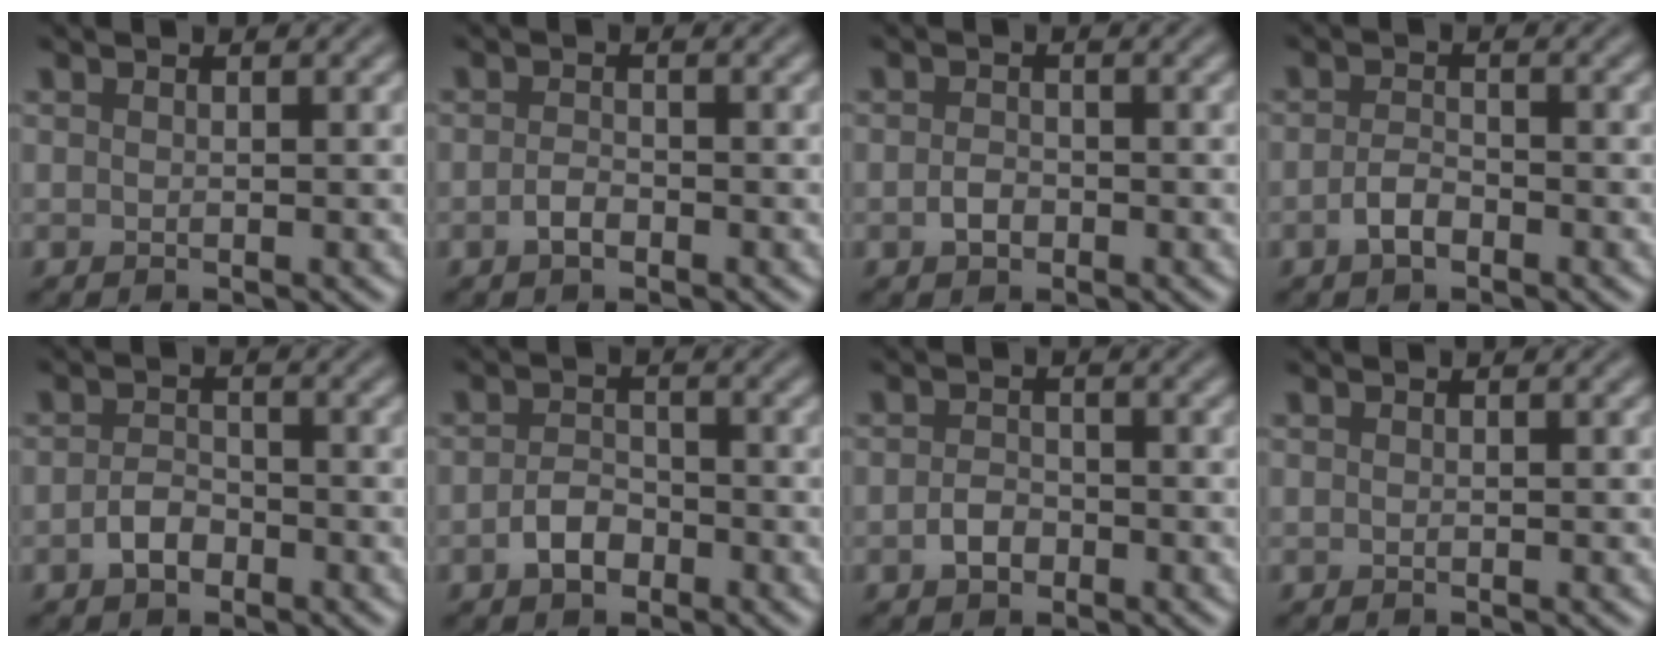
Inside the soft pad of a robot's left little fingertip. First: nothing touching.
{"total": 1.3, "force": [-0.8, 0.6, 0.8], "torque": [-0.019, 0.001, -0.019]}
{"total": 1.5, "force": [-0.7, 1.0, 0.8], "torque": [-0.017, 0.000, -0.018]}
{"total": 1.8, "force": [-1.1, 0.8, 1.2], "torque": [-0.025, 0.003, -0.027]}
{"total": 2.1, "force": [-1.2, 1.3, 1.1], "torque": [-0.022, 0.004, -0.029]}
{"total": 2.5, "force": [-1.4, 1.5, 1.3], "torque": [-0.024, 0.004, -0.031]}
{"total": 1.8, "force": [-0.9, 1.2, 1.0], "torque": [-0.018, 0.001, -0.023]}
{"total": 0.0}